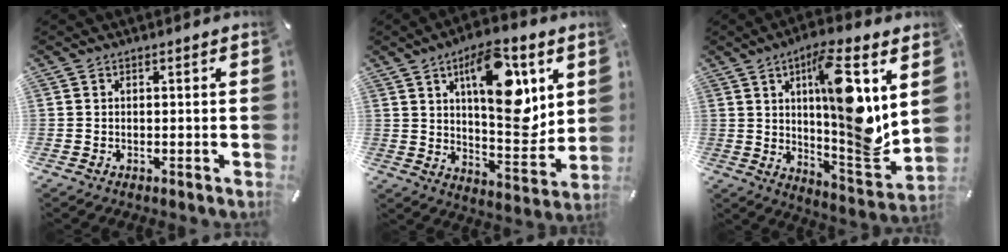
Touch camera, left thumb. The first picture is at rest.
{"total": 18.2, "force": [7.4, 7.6, 14.8], "torque": [-0.226, -0.034, 0.114]}
{"total": 18.0, "force": [5.9, 4.4, 16.4], "torque": [-0.239, -0.044, 0.086]}